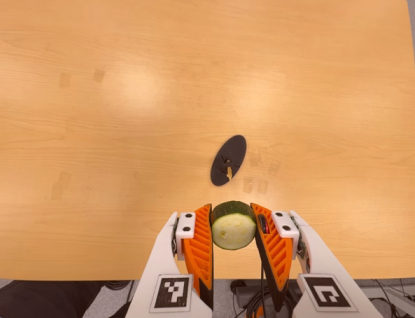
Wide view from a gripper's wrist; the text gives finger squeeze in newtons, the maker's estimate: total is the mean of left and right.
{"total": 12.2, "left": 11.6, "right": 12.8}